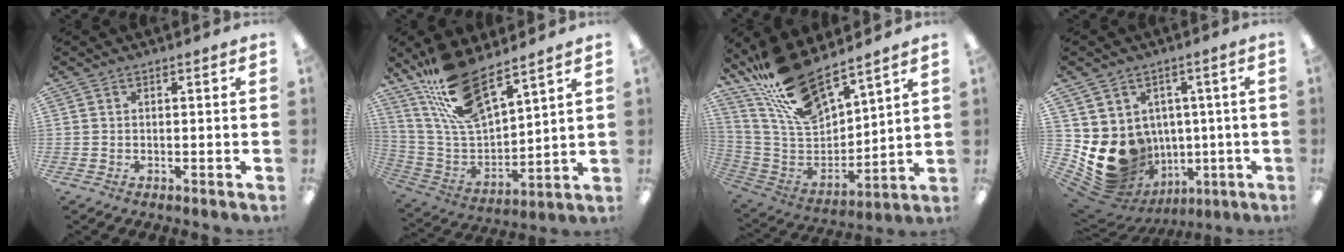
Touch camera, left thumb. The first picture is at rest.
{"total": 17.7, "force": [13.3, 5.8, 10.2], "torque": [-0.218, -0.068, 0.241]}
{"total": 19.8, "force": [16.5, 6.0, 9.2], "torque": [-0.200, -0.095, 0.298]}
{"total": 14.8, "force": [-2.9, 13.0, 6.5], "torque": [-0.143, -0.012, -0.023]}